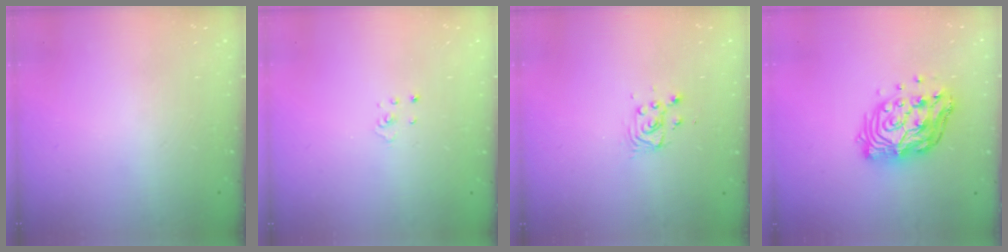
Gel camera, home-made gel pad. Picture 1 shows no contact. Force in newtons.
{"total": 1.1, "press": 1.1, "slide": 0.1}
{"total": 3.5, "press": 3.5, "slide": 0.4}
{"total": 13.4, "press": 13.3, "slide": 1.6}